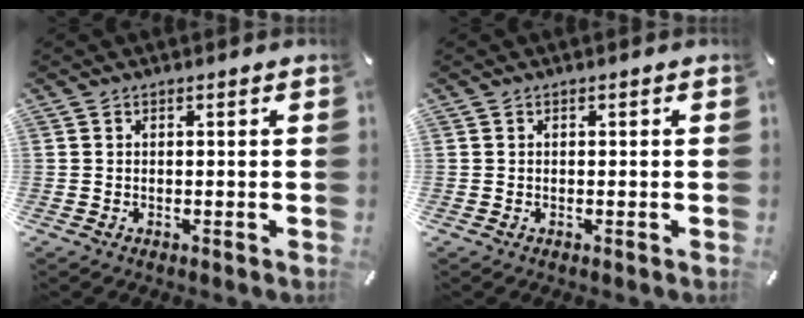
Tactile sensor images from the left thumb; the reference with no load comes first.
{"total": 0.0}